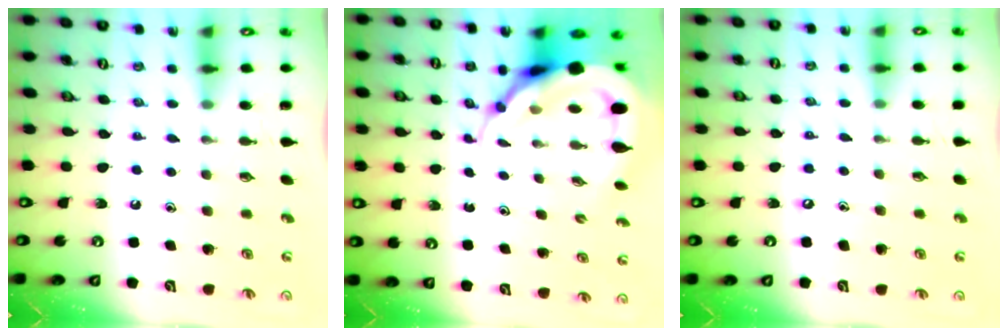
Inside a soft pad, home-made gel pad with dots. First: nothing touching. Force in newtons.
{"total": 11.8, "press": 11.7, "slide": 1.2}
{"total": 2.6, "press": 2.6, "slide": 0.4}